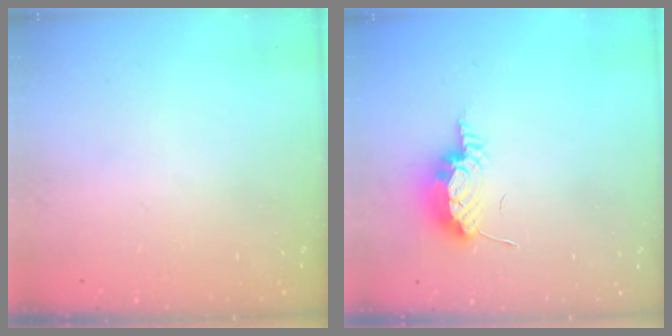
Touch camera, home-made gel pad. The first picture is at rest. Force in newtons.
{"total": 8.3, "press": 8.3, "slide": 0.9}